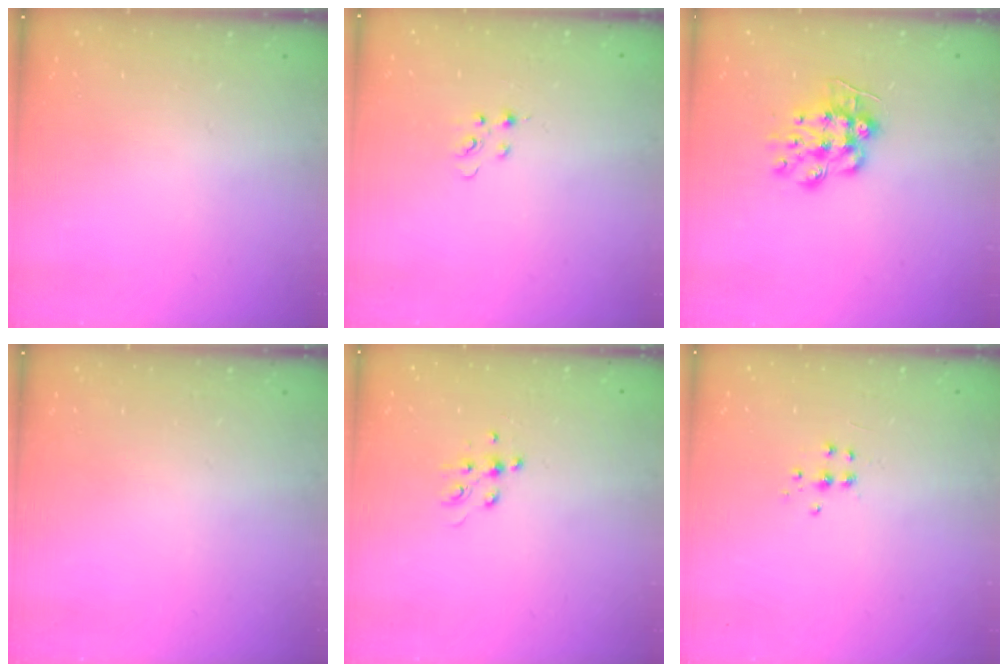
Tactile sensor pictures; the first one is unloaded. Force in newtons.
{"total": 3.8, "press": 3.7, "slide": 0.4}
{"total": 9.9, "press": 9.9, "slide": 0.3}
{"total": 0.0}
{"total": 6.1, "press": 6.0, "slide": 1.3}
{"total": 4.4, "press": 4.4, "slide": 0.4}